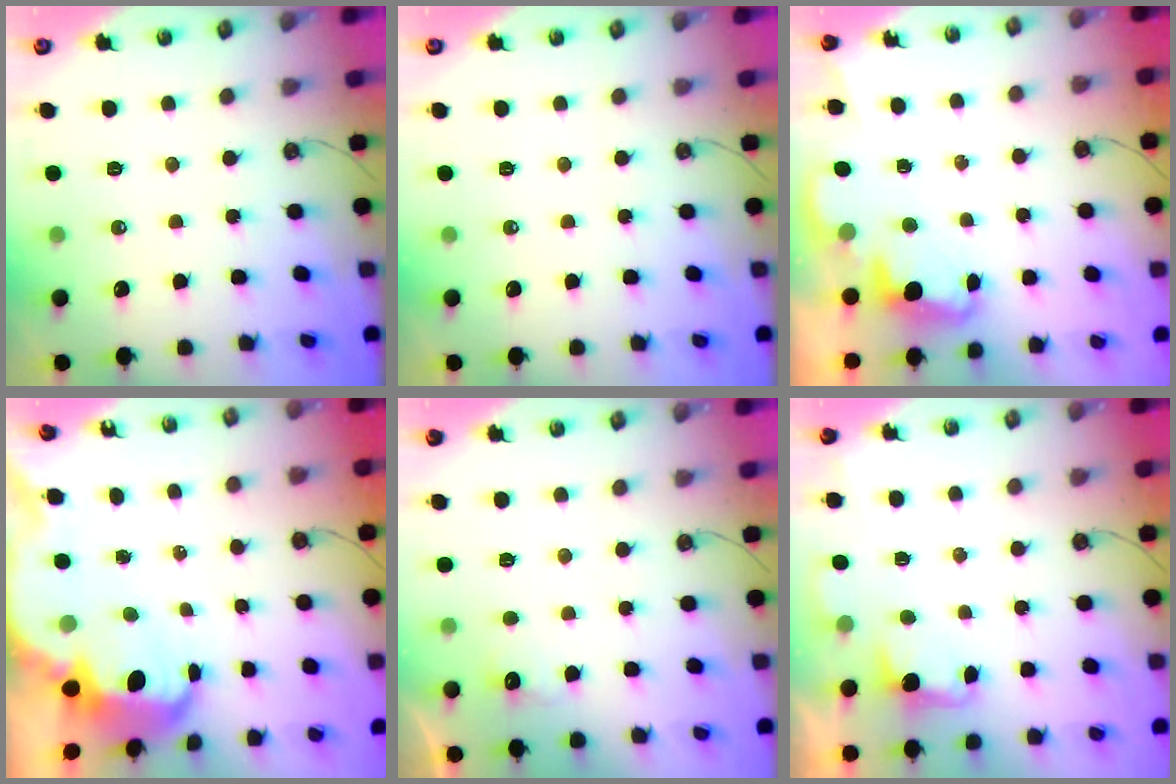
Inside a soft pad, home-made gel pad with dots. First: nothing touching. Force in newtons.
{"total": 0.0}
{"total": 2.3, "press": 2.2, "slide": 0.5}
{"total": 9.0, "press": 9.0, "slide": 0.6}
{"total": 5.4, "press": 5.4, "slide": 0.8}
{"total": 1.4, "press": 1.1, "slide": 0.8}